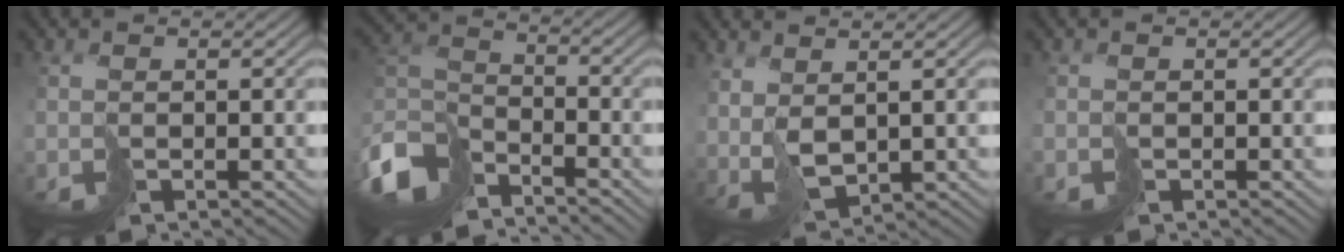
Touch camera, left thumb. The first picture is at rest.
{"total": 8.3, "force": [-5.7, 4.5, 4.0], "torque": [-0.109, -0.015, -0.122]}
{"total": 3.1, "force": [2.1, 1.5, 1.8], "torque": [-0.043, -0.001, 0.050]}
{"total": 0.6, "force": [-0.3, 0.3, -0.5], "torque": [0.007, -0.003, -0.004]}